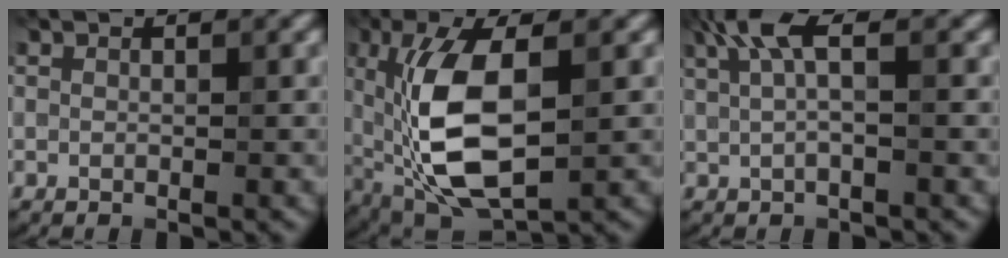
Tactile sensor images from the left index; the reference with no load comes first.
{"total": 11.0, "force": [0.1, 5.2, 9.7], "torque": [-0.204, -0.013, 0.011]}
{"total": 3.6, "force": [1.3, 0.8, 3.3], "torque": [-0.063, 0.005, 0.021]}